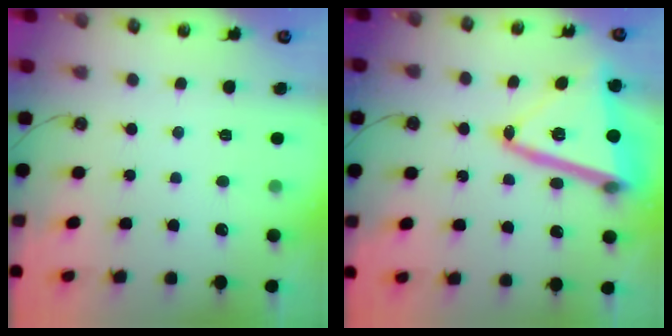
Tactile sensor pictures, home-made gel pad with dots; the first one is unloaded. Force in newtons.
{"total": 18.7, "press": 18.5, "slide": 2.8}